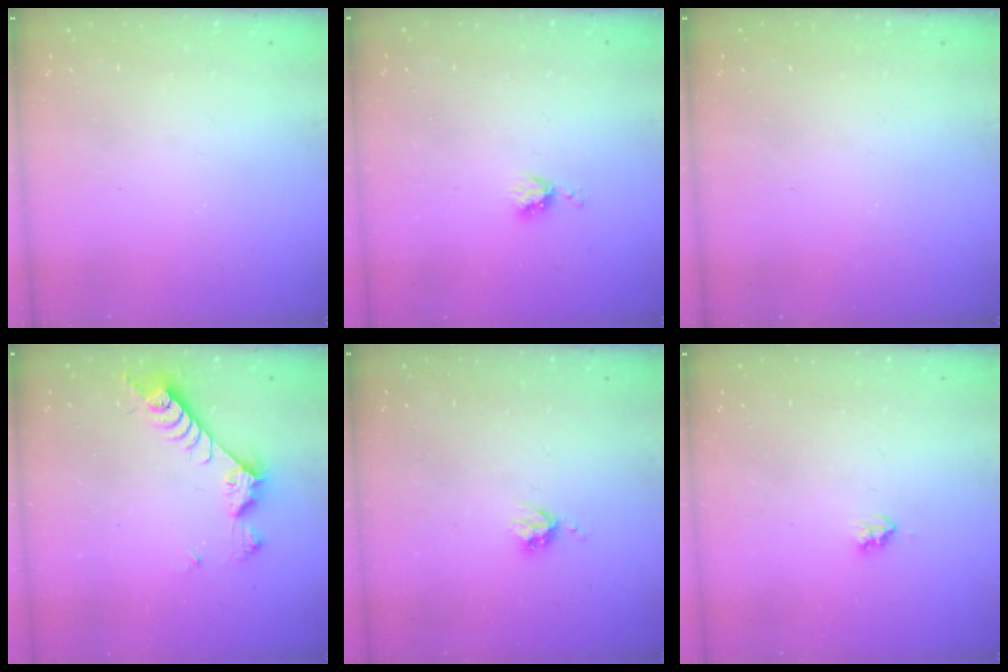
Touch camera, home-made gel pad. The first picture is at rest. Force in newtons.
{"total": 4.0, "press": 4.0, "slide": 0.5}
{"total": 0.0}
{"total": 7.9, "press": 7.8, "slide": 1.3}
{"total": 3.8, "press": 3.8, "slide": 0.5}
{"total": 2.6, "press": 2.5, "slide": 0.4}